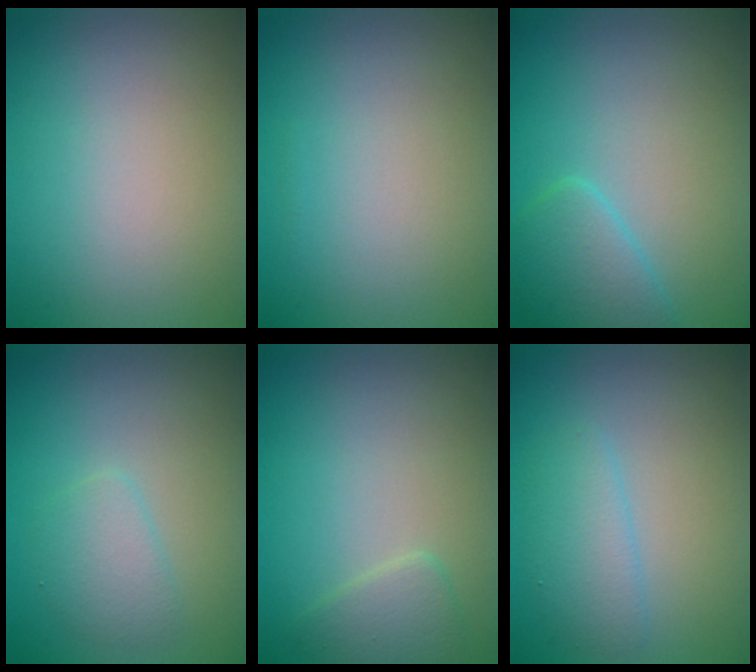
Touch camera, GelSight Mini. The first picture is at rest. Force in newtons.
{"total": 0.0}
{"total": 2.9, "press": 2.9, "slide": 0.2}
{"total": 2.0, "press": 2.0, "slide": 0.0}
{"total": 1.8, "press": 1.8, "slide": 0.1}
{"total": 2.4, "press": 2.4, "slide": 0.1}